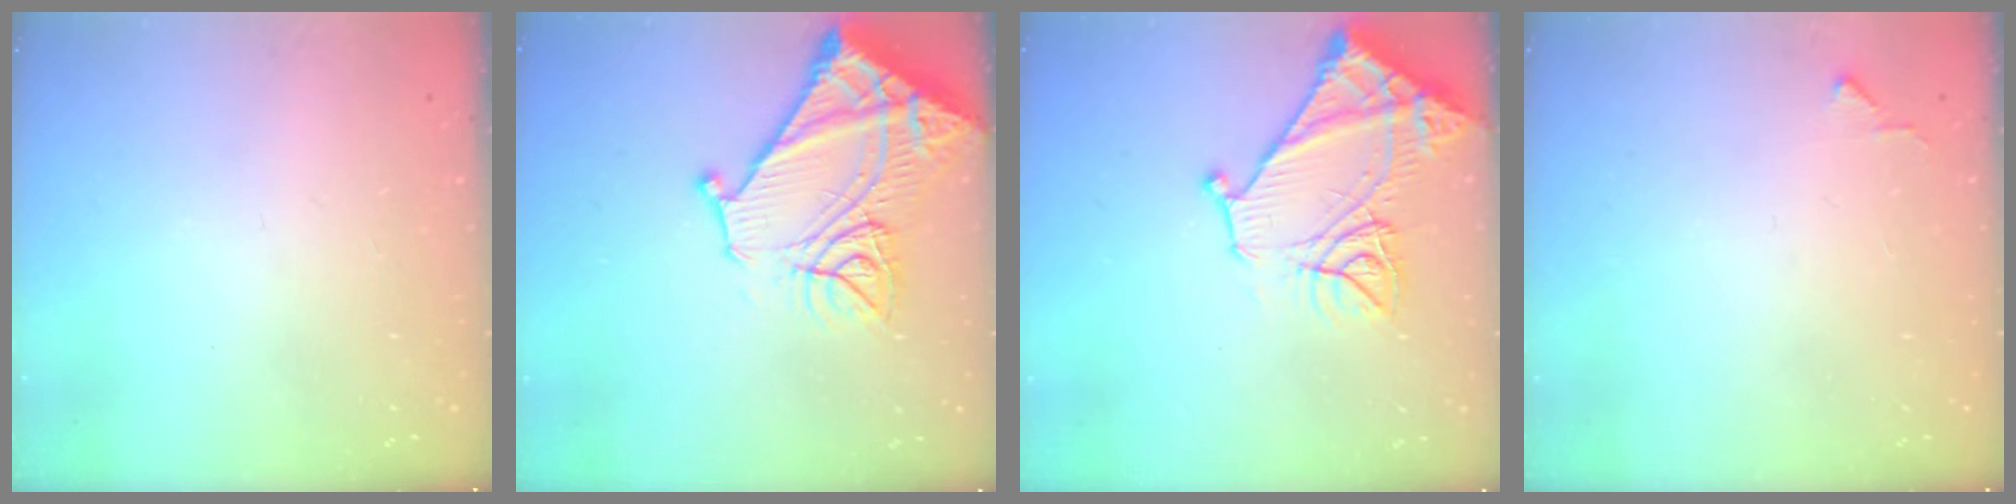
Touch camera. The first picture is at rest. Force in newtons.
{"total": 22.0, "press": 21.8, "slide": 2.5}
{"total": 15.8, "press": 15.7, "slide": 1.5}
{"total": 4.2, "press": 4.1, "slide": 0.7}